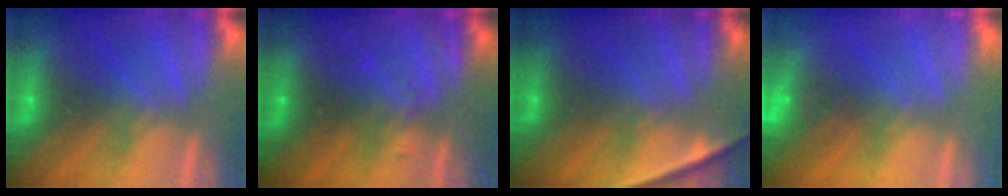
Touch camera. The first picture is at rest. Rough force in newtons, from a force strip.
{"total": 2.4}
{"total": 2.2}
{"total": 3.3}